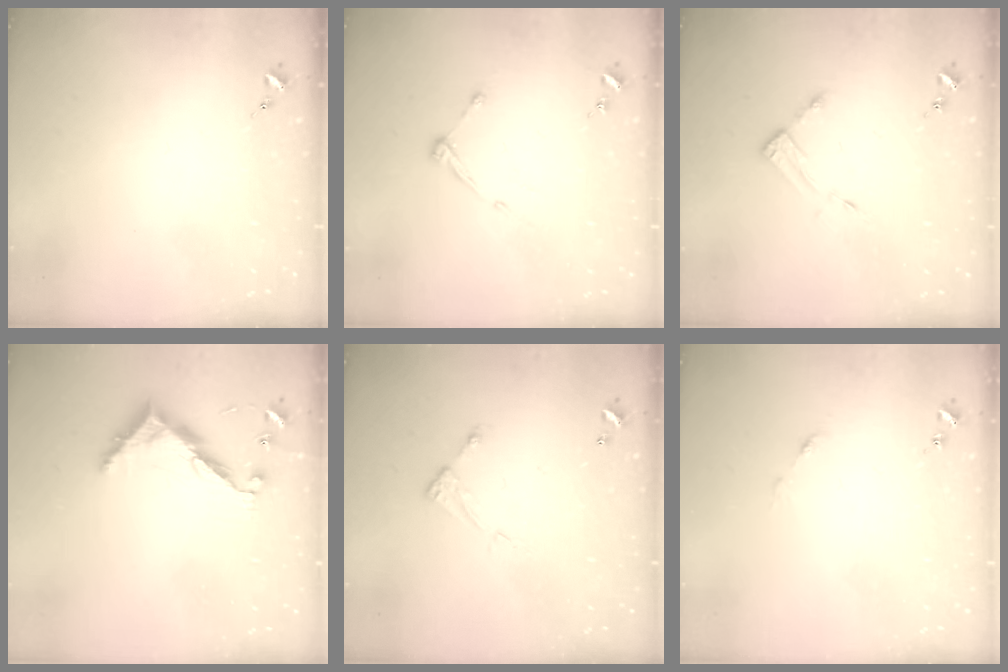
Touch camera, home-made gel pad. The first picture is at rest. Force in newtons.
{"total": 5.5, "press": 5.5, "slide": 0.7}
{"total": 3.5, "press": 3.4, "slide": 0.3}
{"total": 9.3, "press": 9.3, "slide": 0.3}
{"total": 4.9, "press": 4.8, "slide": 0.3}
{"total": 4.6, "press": 4.6, "slide": 0.4}